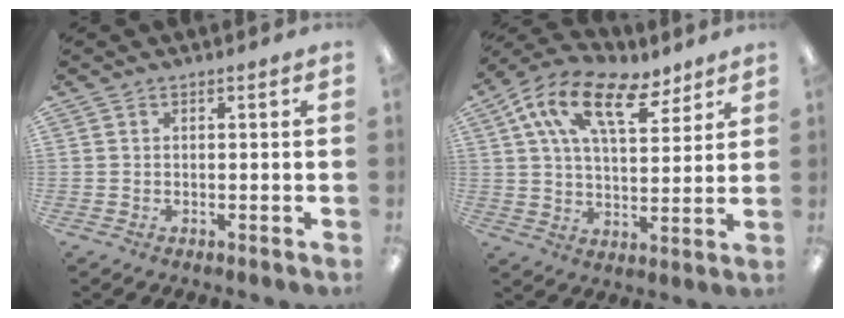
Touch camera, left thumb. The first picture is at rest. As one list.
[{"total": 16.3, "force": [9.0, 7.9, 11.1], "torque": [-0.190, -0.026, 0.157]}]